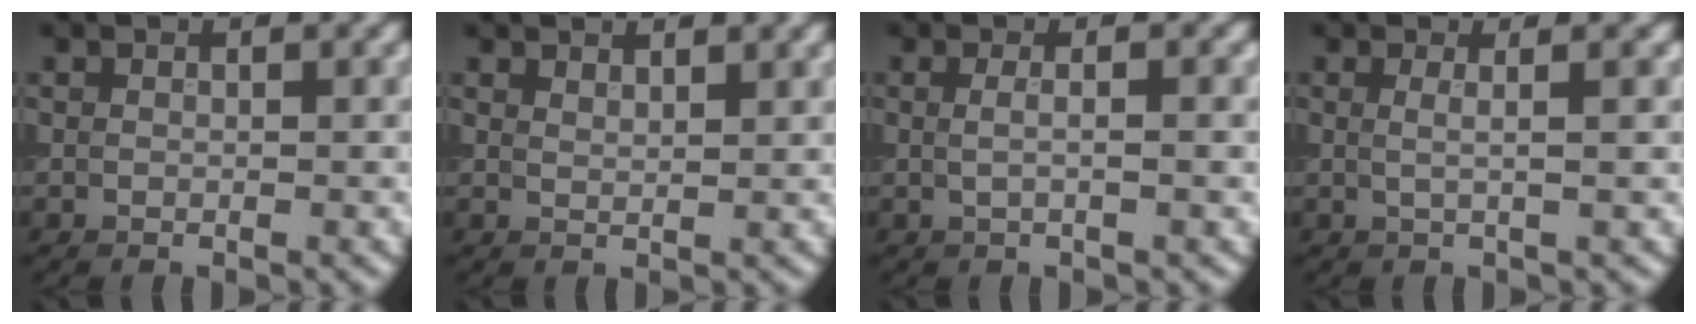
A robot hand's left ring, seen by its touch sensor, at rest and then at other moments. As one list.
[{"total": 2.1, "force": [1.8, 0.6, 0.9], "torque": [-0.003, 0.005, 0.019]}, {"total": 2.5, "force": [0.4, 1.1, 2.2], "torque": [-0.023, -0.003, -0.009]}, {"total": 2.4, "force": [0.5, 0.8, 2.2], "torque": [-0.033, -0.001, -0.010]}]